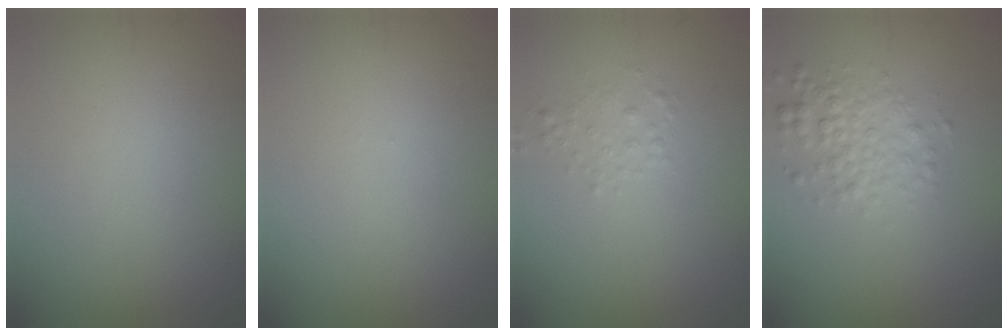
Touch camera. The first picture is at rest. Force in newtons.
{"total": 0.0}
{"total": 1.1, "press": 1.1, "slide": 0.1}
{"total": 2.8, "press": 2.8, "slide": 0.0}